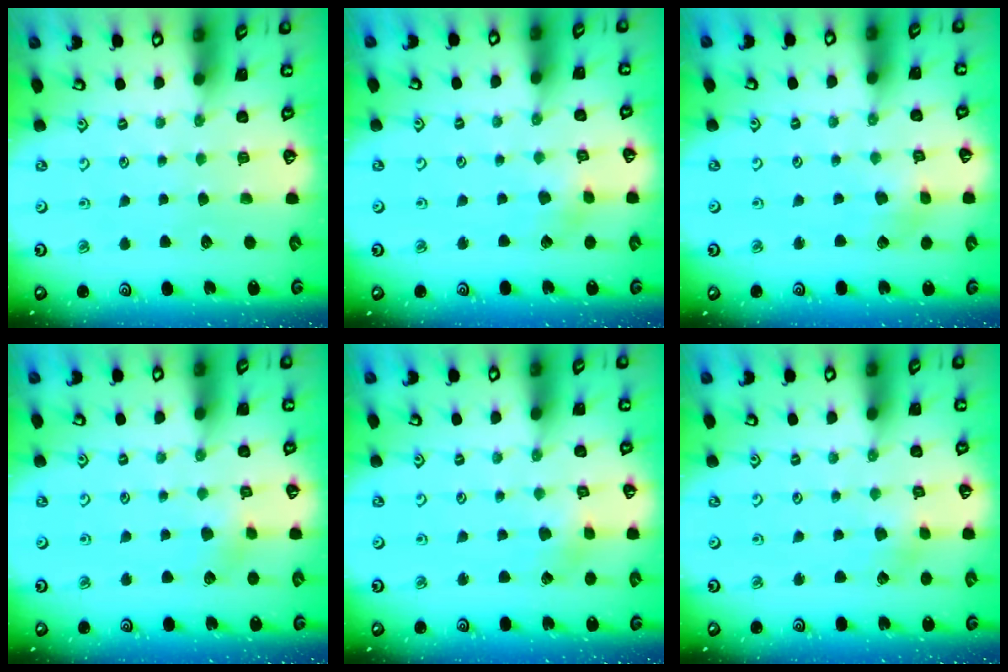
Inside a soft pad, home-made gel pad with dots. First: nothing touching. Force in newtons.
{"total": 2.3, "press": 2.2, "slide": 0.3}
{"total": 3.0, "press": 3.0, "slide": 0.2}
{"total": 3.6, "press": 3.6, "slide": 0.4}
{"total": 2.2, "press": 2.2, "slide": 0.3}
{"total": 1.7, "press": 1.7, "slide": 0.1}